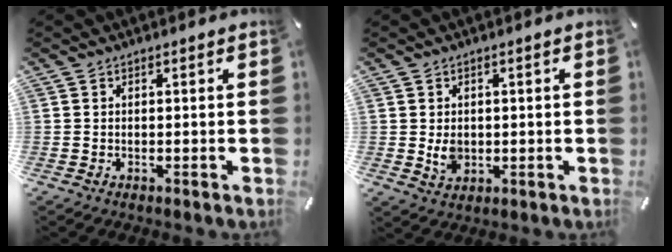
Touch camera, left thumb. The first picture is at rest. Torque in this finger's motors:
{"motor_torque": [0.79, 0.76, 0.42, -0.07, 0.00]}